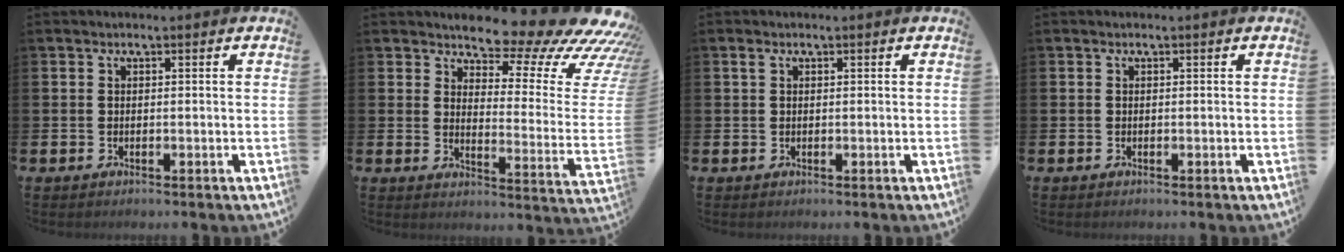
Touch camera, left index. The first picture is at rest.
{"total": 10.1, "force": [8.6, 3.0, 4.3], "torque": [-0.070, -0.081, 0.136]}
{"total": 0.8, "force": [0.4, 0.4, 0.5], "torque": [0.001, -0.001, 0.004]}
{"total": 0.0}